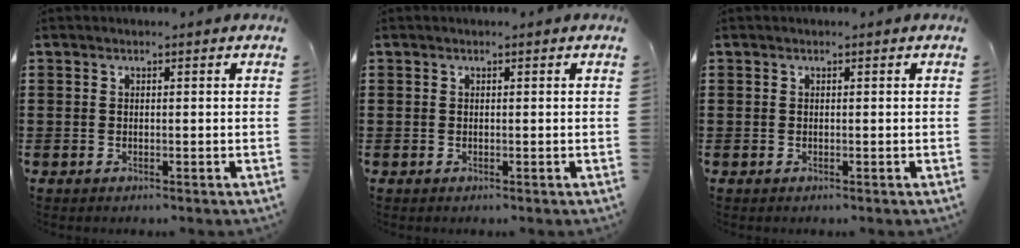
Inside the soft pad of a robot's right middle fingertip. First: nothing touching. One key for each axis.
{"total": 0.0}
{"total": 0.0}